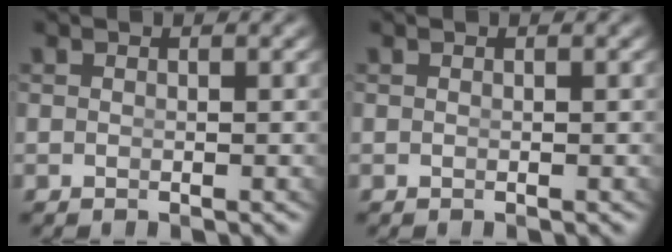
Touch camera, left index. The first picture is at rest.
{"total": 0.0}